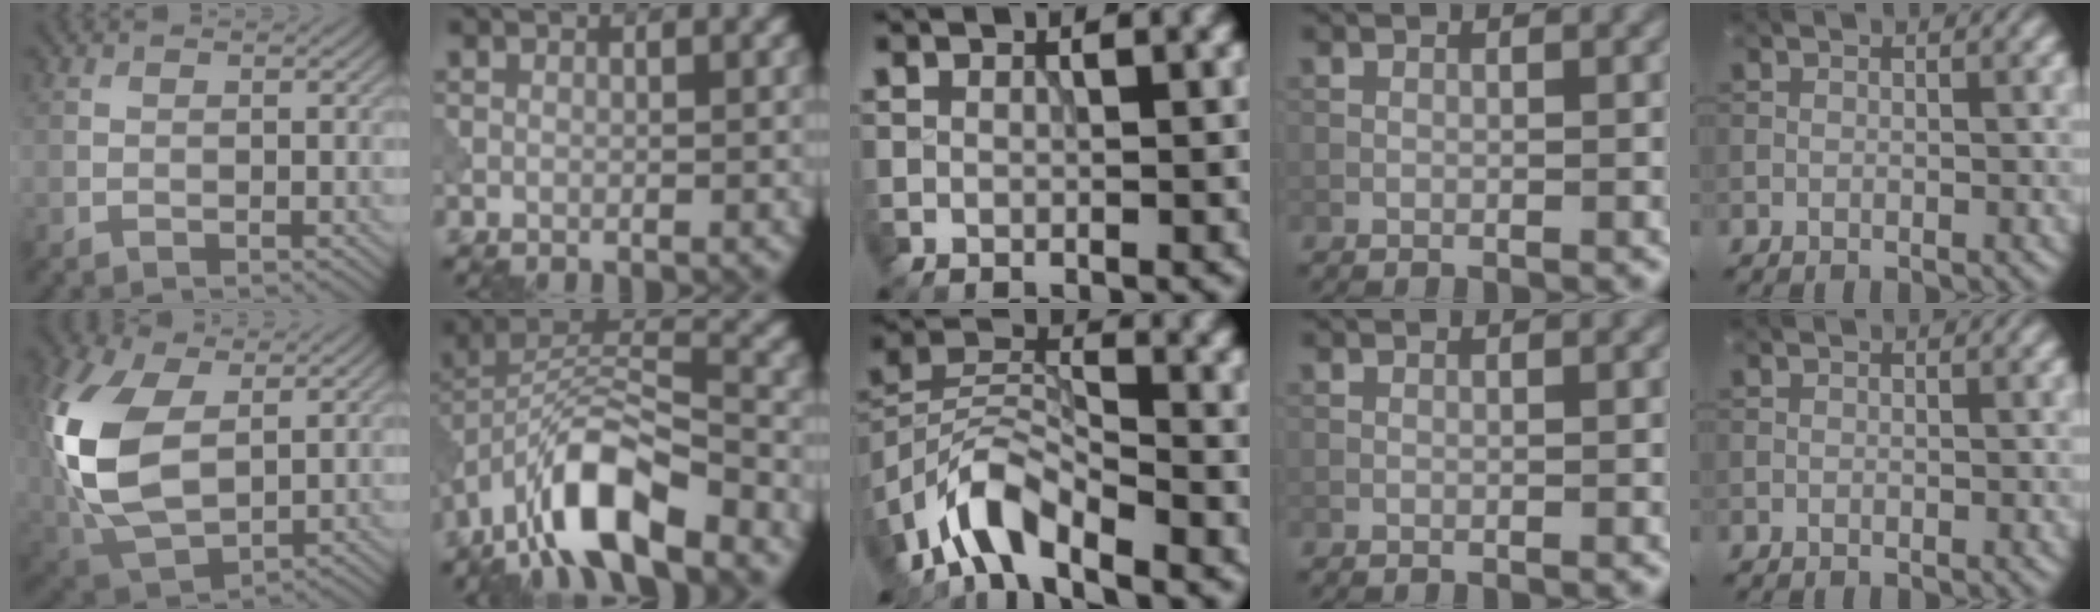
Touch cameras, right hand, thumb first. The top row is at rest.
{"thumb": {"total": 14.8, "force": [2.0, 9.4, 11.3], "torque": [-0.306, 0.002, 0.045]}, "index": {"total": 10.4, "force": [-6.4, 3.5, 7.3], "torque": [-0.134, 0.013, -0.129]}, "middle": {"total": 6.0, "force": [-4.7, 2.0, 3.2], "torque": [-0.054, 0.006, -0.099]}}